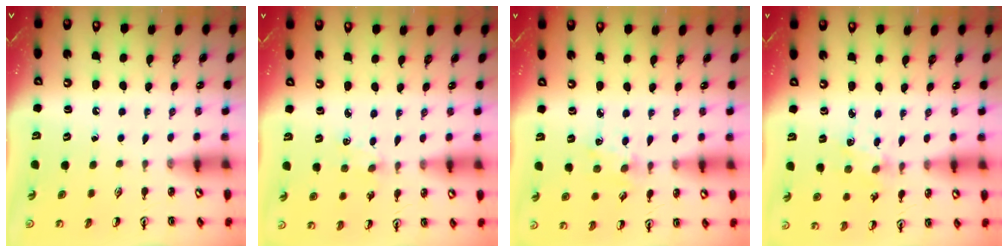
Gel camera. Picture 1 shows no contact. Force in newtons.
{"total": 1.3, "press": 1.3, "slide": 0.2}
{"total": 3.1, "press": 3.0, "slide": 0.5}
{"total": 2.3, "press": 2.3, "slide": 0.3}